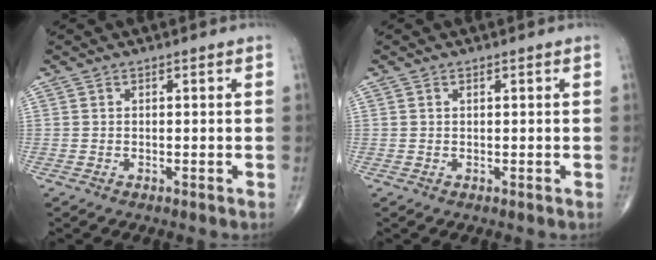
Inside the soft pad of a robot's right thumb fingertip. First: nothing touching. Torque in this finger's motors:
{"motor_torque": [-0.12, -0.04, -0.14, -0.05, 0.00]}